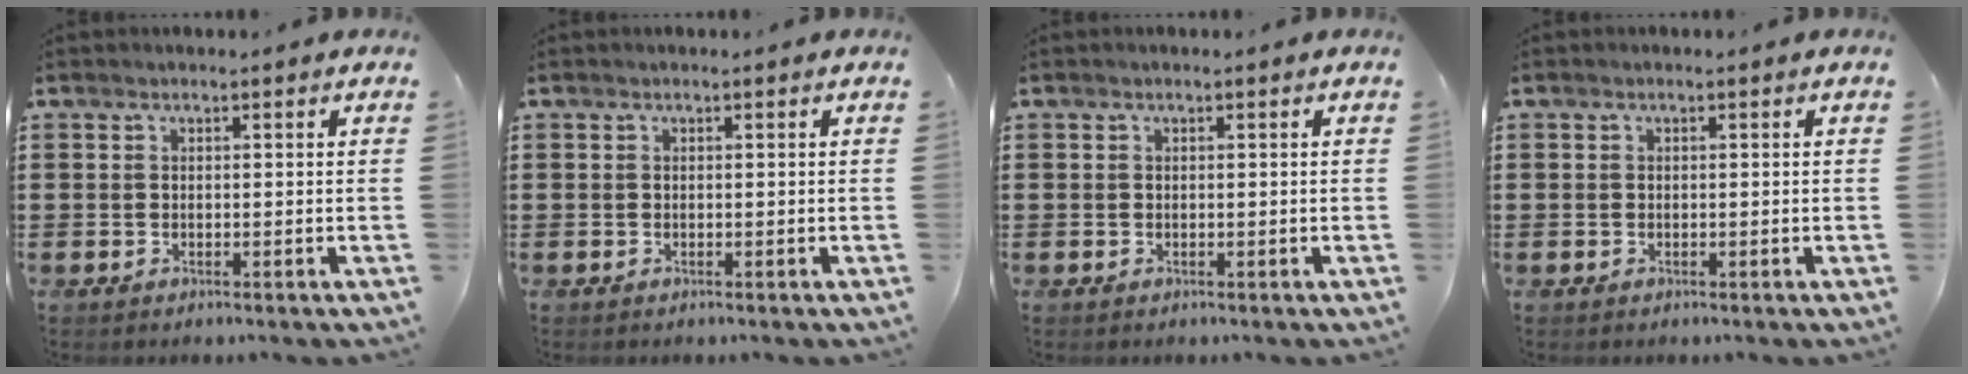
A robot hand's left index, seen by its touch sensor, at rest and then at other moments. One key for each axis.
{"total": 0.0}
{"total": 0.0}
{"total": 0.0}